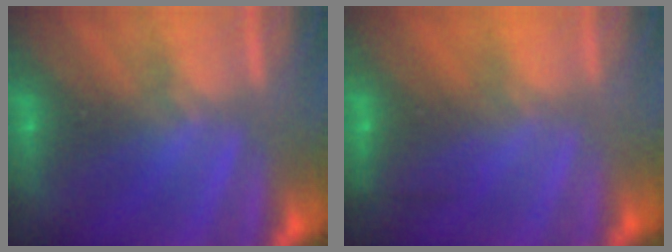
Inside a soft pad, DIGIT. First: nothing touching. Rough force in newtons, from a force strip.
{"total": 2.5}